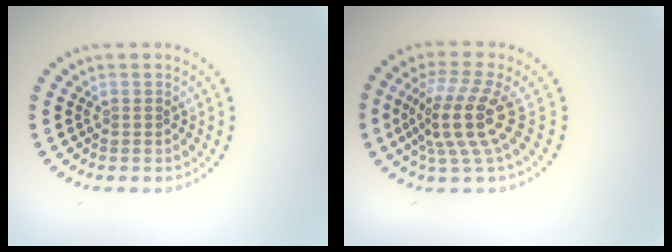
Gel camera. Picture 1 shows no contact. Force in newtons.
{"total": 4.9, "press": 3.6, "slide": 3.2}